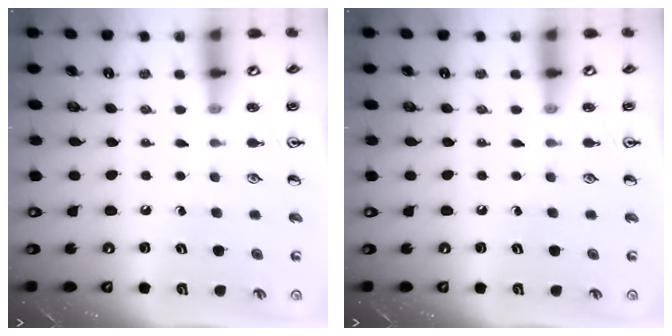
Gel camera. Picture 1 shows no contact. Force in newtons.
{"total": 0.0}